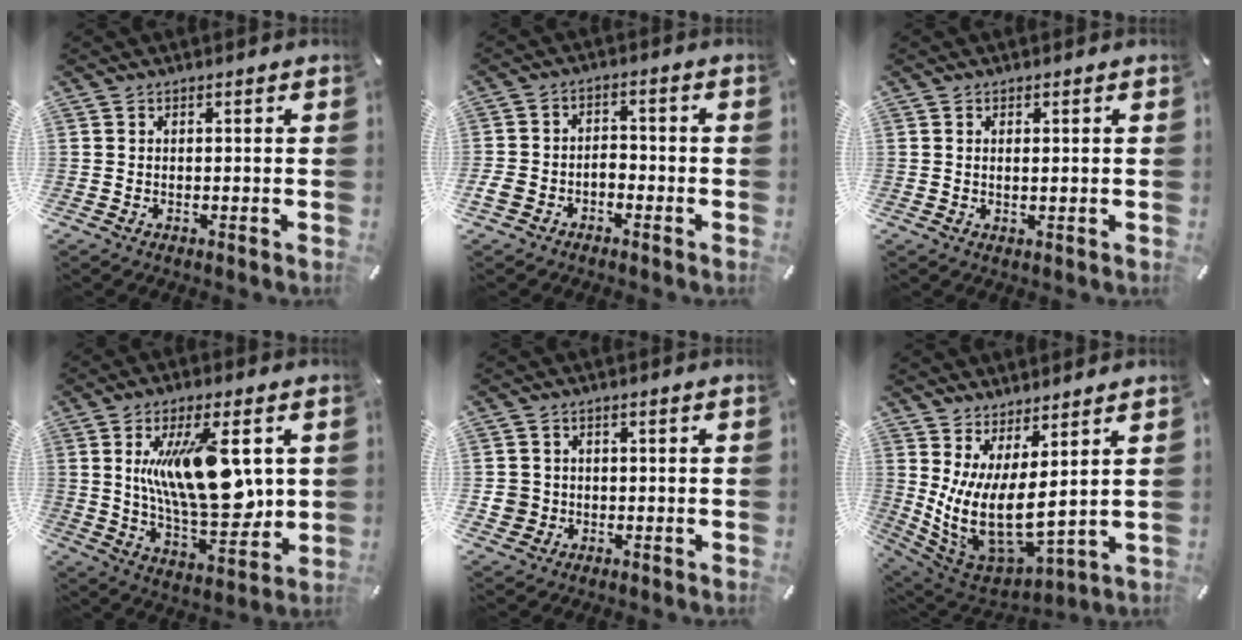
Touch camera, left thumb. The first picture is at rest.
{"total": 4.7, "force": [-2.4, 3.4, 2.1], "torque": [-0.048, 0.011, -0.048]}
{"total": 1.0, "force": [0.5, 0.1, 0.8], "torque": [-0.017, -0.001, 0.009]}
{"total": 19.3, "force": [5.1, 7.8, 16.9], "torque": [-0.305, -0.027, 0.075]}
{"total": 4.5, "force": [-0.3, 4.4, 0.4], "torque": [-0.012, 0.007, -0.005]}
{"total": 11.0, "force": [1.8, 5.1, 9.6], "torque": [-0.211, -0.066, 0.034]}